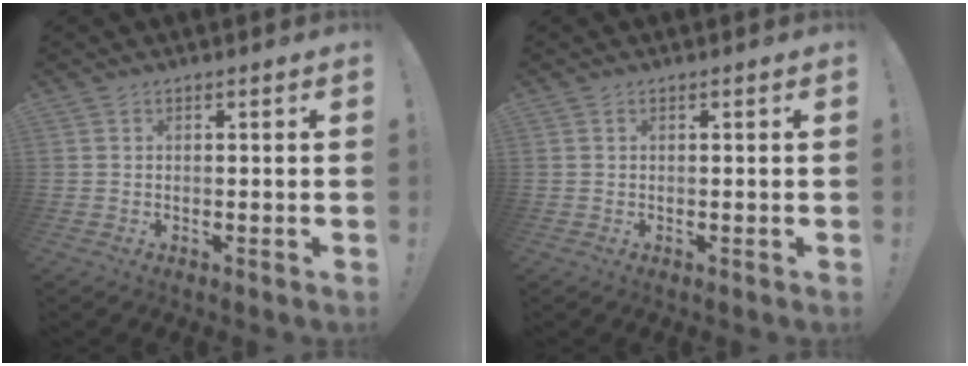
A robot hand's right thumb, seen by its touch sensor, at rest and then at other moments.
{"total": 0.0}